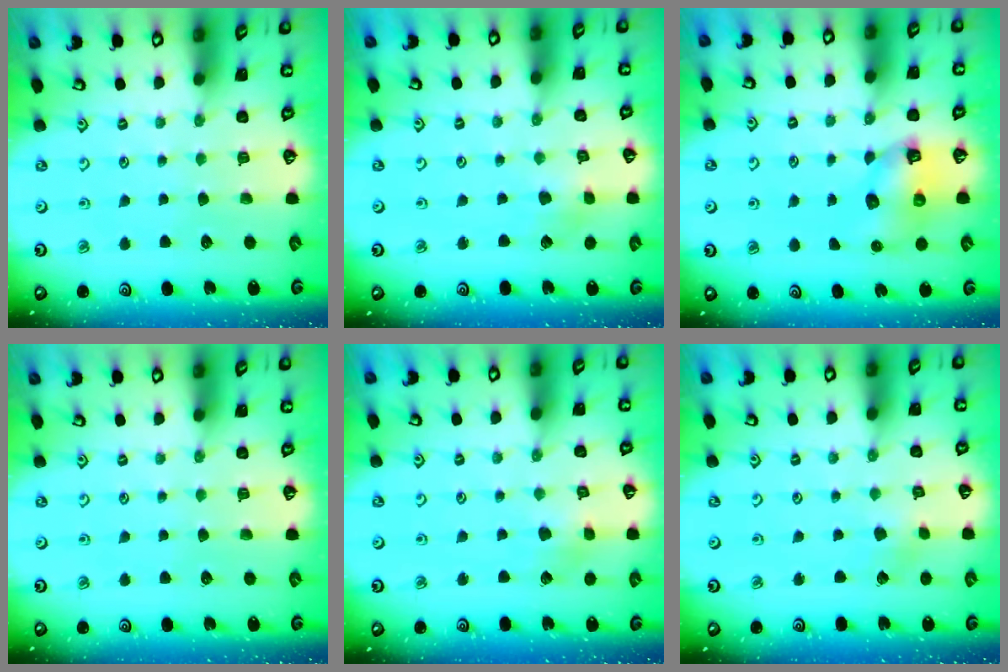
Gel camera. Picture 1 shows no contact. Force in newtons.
{"total": 3.4, "press": 3.3, "slide": 0.6}
{"total": 8.6, "press": 8.6, "slide": 0.7}
{"total": 0.0}
{"total": 4.2, "press": 4.1, "slide": 0.5}
{"total": 2.2, "press": 2.2, "slide": 0.1}